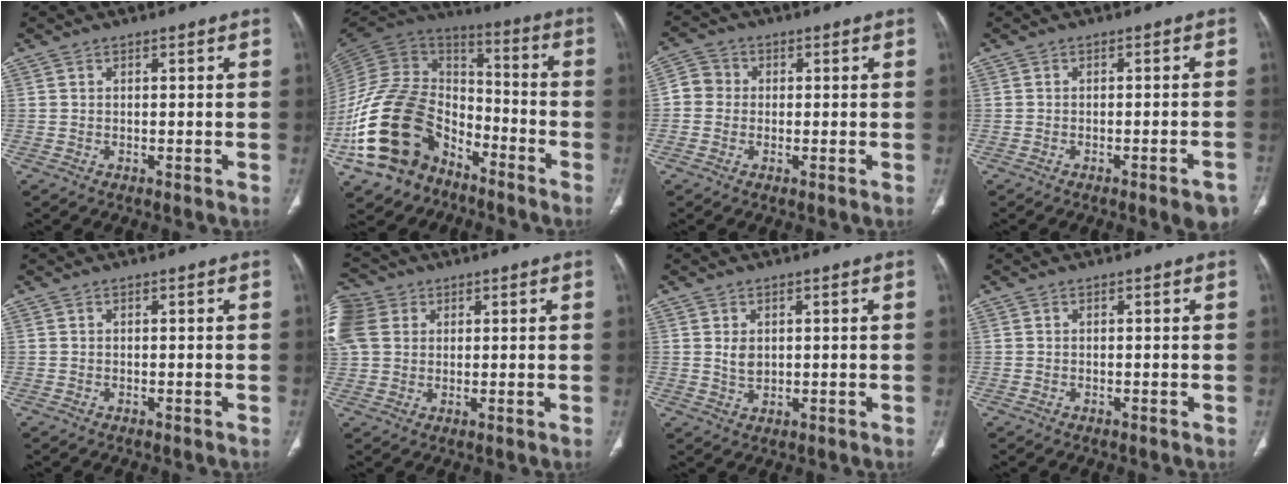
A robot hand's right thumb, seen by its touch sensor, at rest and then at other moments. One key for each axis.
{"total": 23.8, "fx": -12.4, "fy": 15.5, "fz": 13.2, "tx": -0.240, "ty": 0.082, "tz": -0.223}
{"total": 4.2, "fx": -0.2, "fy": 3.9, "fz": 1.4, "tx": -0.009, "ty": 0.011, "tz": -0.014}
{"total": 5.4, "fx": -3.6, "fy": 1.1, "fz": 3.8, "tx": -0.034, "ty": 0.013, "tz": -0.041}
{"total": 0.0}
{"total": 14.7, "fx": 5.2, "fy": 11.7, "fz": 7.2, "tx": -0.200, "ty": 0.037, "tz": 0.104}
{"total": 2.6, "fx": 0.7, "fy": 1.8, "fz": 1.7, "tx": -0.020, "ty": -0.007, "tz": 0.018}
{"total": 0.0}